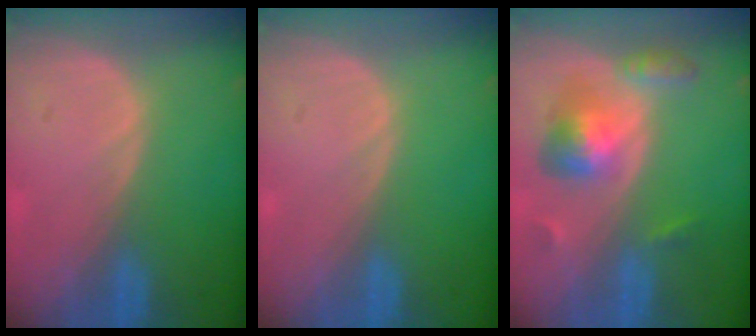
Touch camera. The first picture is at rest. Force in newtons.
{"total": 0.0}
{"total": 6.4, "press": 5.9, "slide": 2.5}